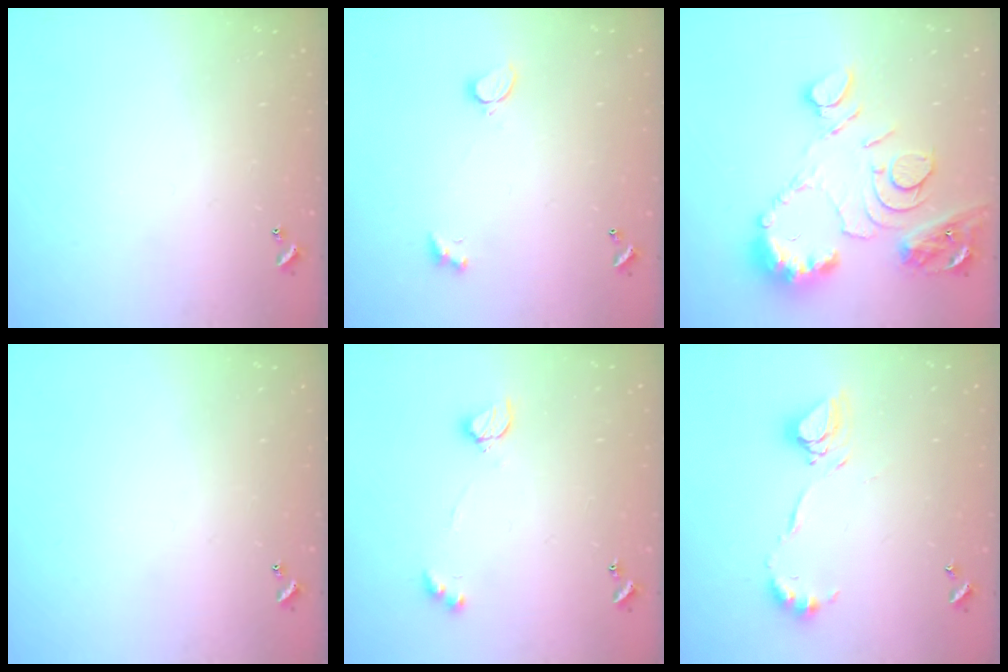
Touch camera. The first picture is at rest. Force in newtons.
{"total": 1.9, "press": 1.9, "slide": 0.6}
{"total": 14.4, "press": 14.3, "slide": 1.3}
{"total": 0.0}
{"total": 5.3, "press": 5.2, "slide": 0.8}
{"total": 9.5, "press": 9.5, "slide": 0.6}